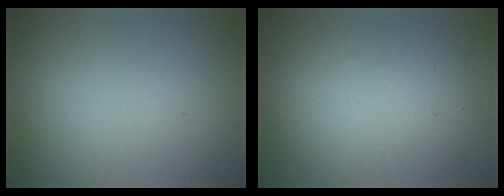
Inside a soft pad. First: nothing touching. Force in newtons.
{"total": 6.1, "press": 6.1, "slide": 0.4}